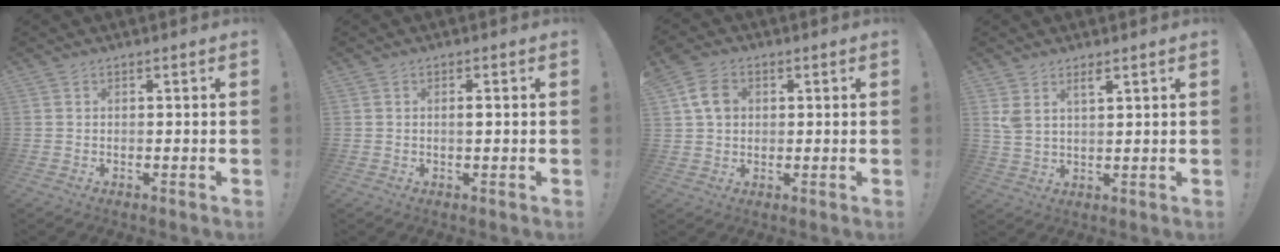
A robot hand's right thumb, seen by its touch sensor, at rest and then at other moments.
{"total": 1.3, "force": [0.0, 0.1, 1.3], "torque": [-0.010, -0.006, -0.004]}
{"total": 7.4, "force": [2.1, 5.6, 4.5], "torque": [-0.068, 0.009, 0.043]}
{"total": 4.6, "force": [2.9, 1.8, 3.0], "torque": [-0.053, -0.013, 0.053]}